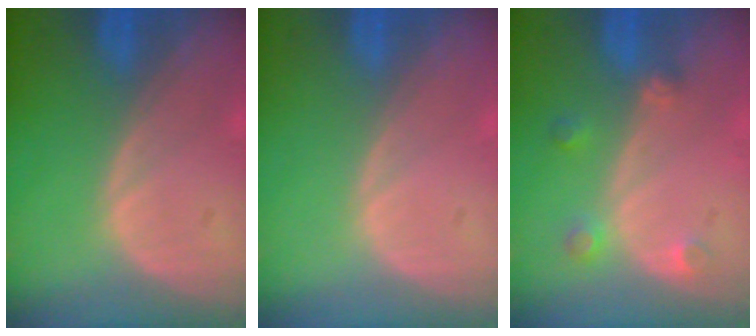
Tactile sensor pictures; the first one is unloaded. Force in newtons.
{"total": 0.0}
{"total": 2.8, "press": 2.7, "slide": 0.7}